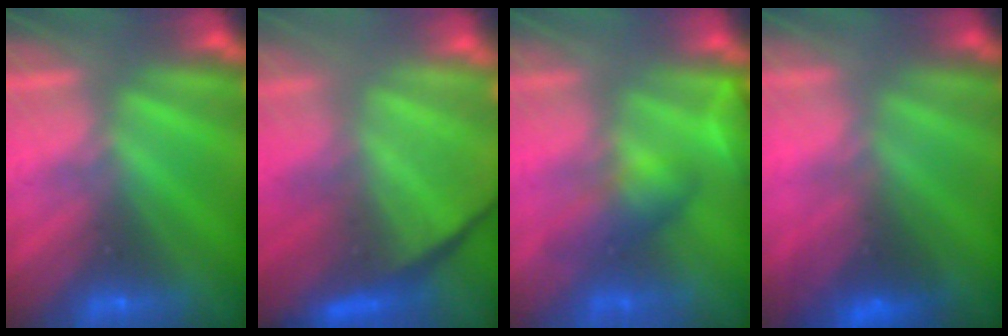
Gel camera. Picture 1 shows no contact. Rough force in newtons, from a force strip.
{"total": 9.4}
{"total": 4.5}
{"total": 2.3}